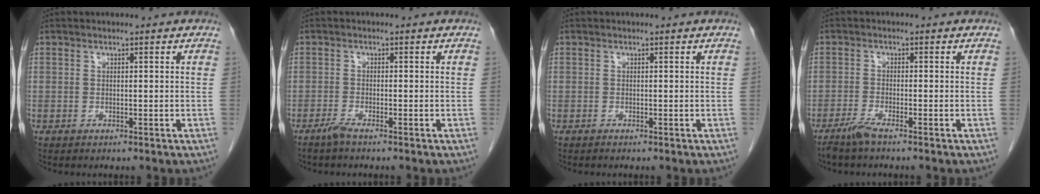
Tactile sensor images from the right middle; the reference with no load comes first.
{"total": 1.6, "force": [-1.3, -0.1, 0.9], "torque": [-0.027, -0.004, -0.029]}
{"total": 0.0}
{"total": 2.5, "force": [-2.1, -0.1, 1.5], "torque": [-0.040, -0.006, -0.045]}